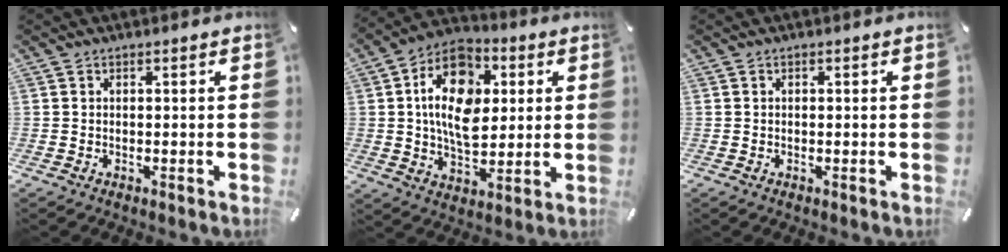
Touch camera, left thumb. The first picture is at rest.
{"total": 16.5, "force": [3.2, 11.1, 11.7], "torque": [-0.215, 0.005, 0.052]}
{"total": 0.0}